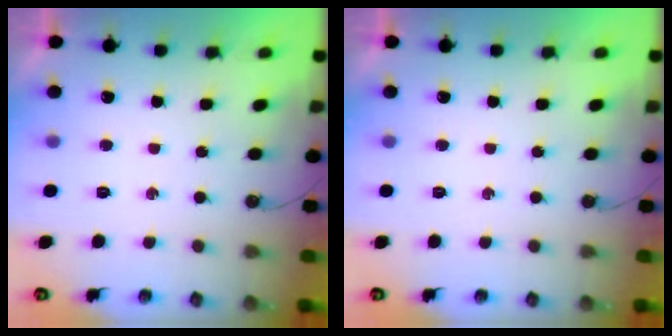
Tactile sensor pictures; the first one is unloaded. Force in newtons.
{"total": 0.0}